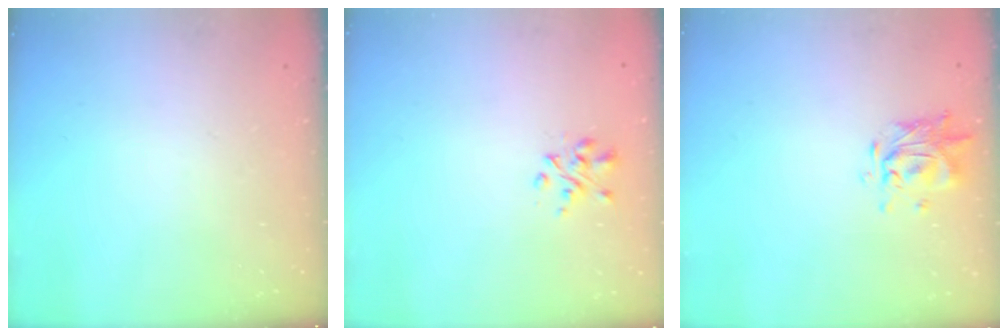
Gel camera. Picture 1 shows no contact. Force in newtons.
{"total": 2.9, "press": 2.9, "slide": 0.4}
{"total": 1.5, "press": 1.5, "slide": 0.1}